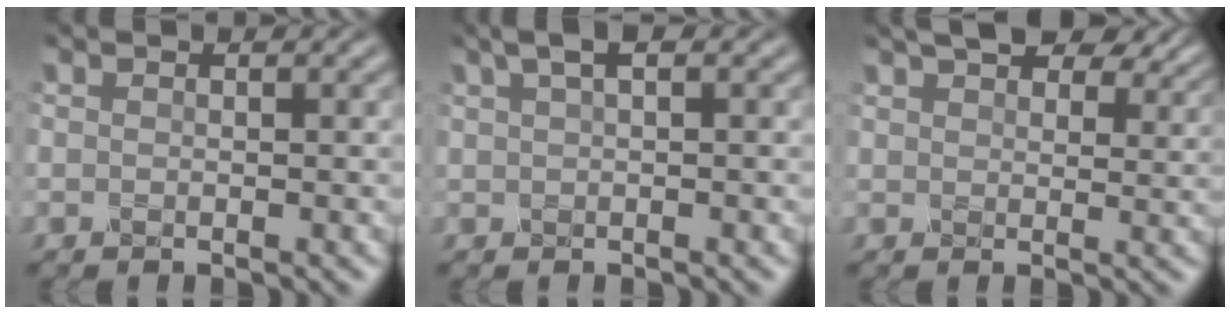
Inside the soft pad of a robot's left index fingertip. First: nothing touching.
{"total": 1.6, "force": [1.0, -0.1, 1.2], "torque": [-0.023, 0.008, 0.022]}
{"total": 7.8, "force": [5.5, 3.1, 4.6], "torque": [-0.073, 0.024, 0.078]}